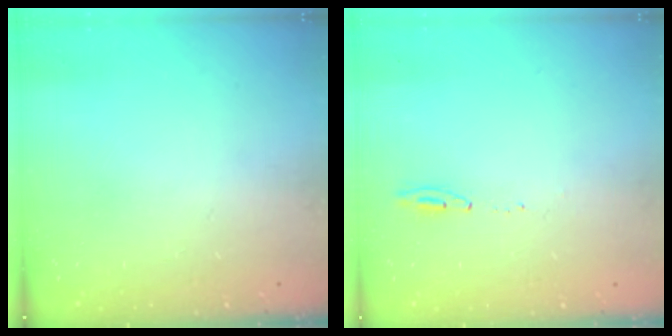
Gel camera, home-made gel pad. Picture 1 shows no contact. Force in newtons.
{"total": 6.0, "press": 5.8, "slide": 1.5}